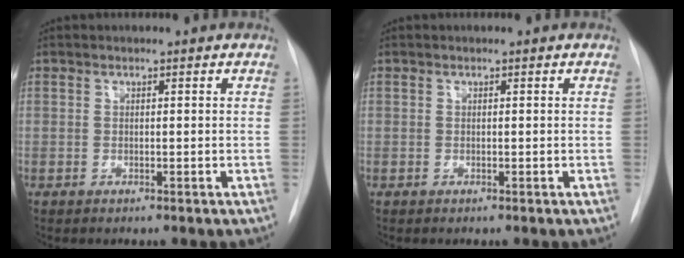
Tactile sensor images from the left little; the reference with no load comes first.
{"total": 0.0}